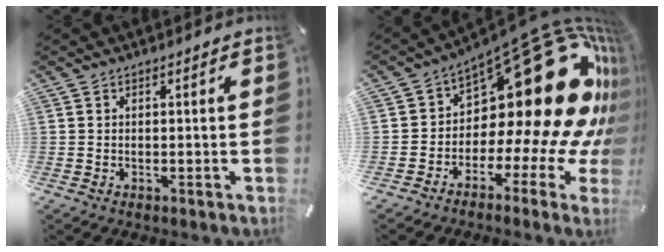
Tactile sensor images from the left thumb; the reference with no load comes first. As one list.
[{"total": 30.7, "force": [9.1, 15.3, 24.9], "torque": [-0.331, -0.110, 0.182]}]